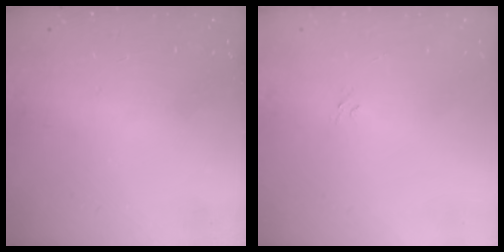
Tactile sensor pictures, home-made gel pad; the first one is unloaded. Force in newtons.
{"total": 2.7, "press": 2.4, "slide": 1.1}